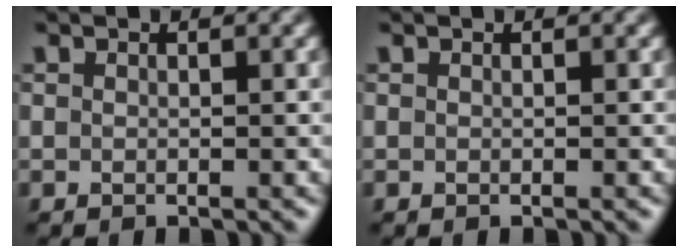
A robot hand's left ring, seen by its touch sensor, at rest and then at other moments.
{"total": 0.0}